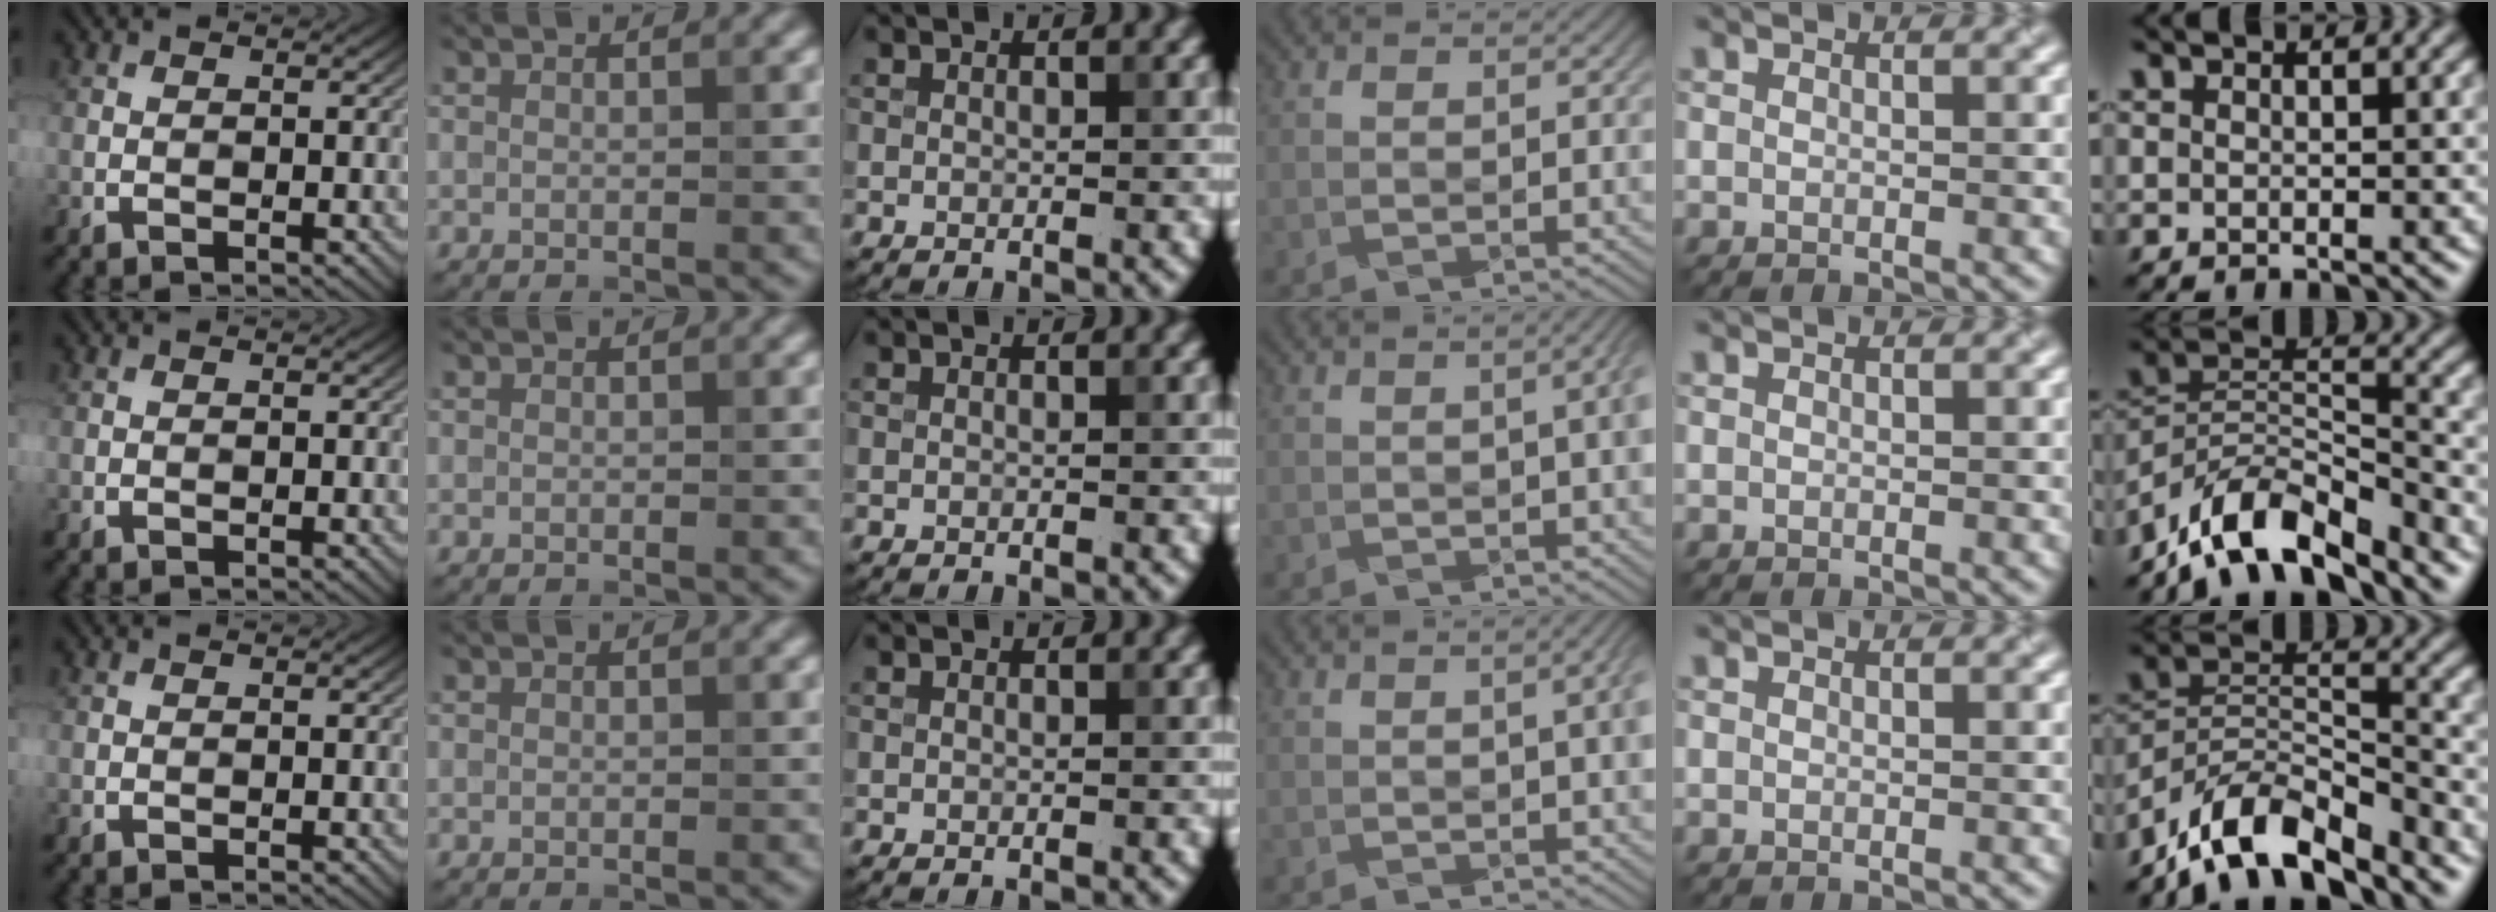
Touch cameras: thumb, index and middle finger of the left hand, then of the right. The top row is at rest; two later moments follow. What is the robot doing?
{"motion": "wrap", "object": "ribbon"}